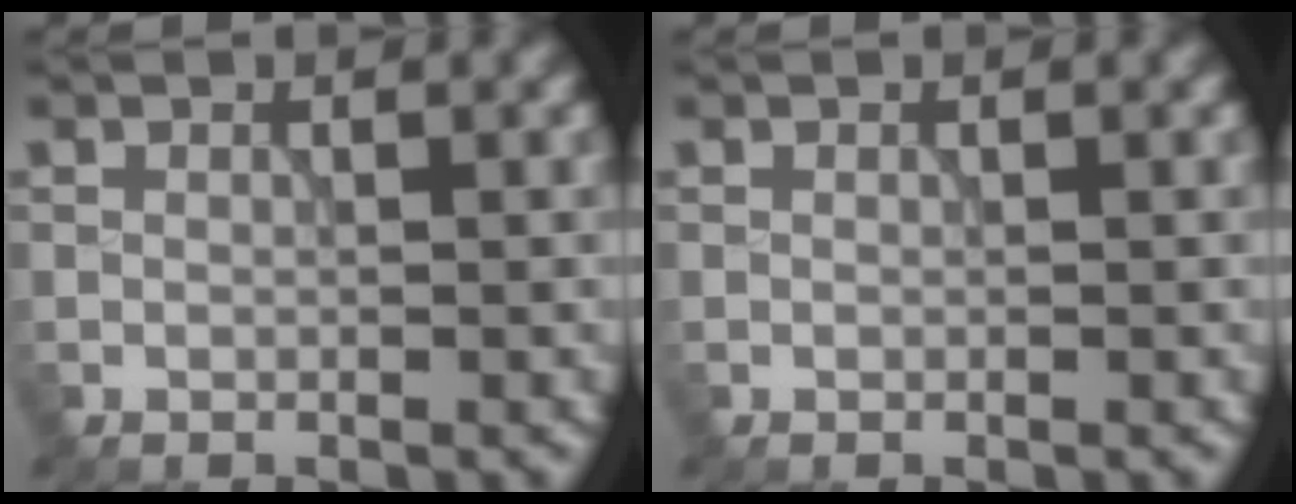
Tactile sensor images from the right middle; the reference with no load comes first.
{"total": 0.0}